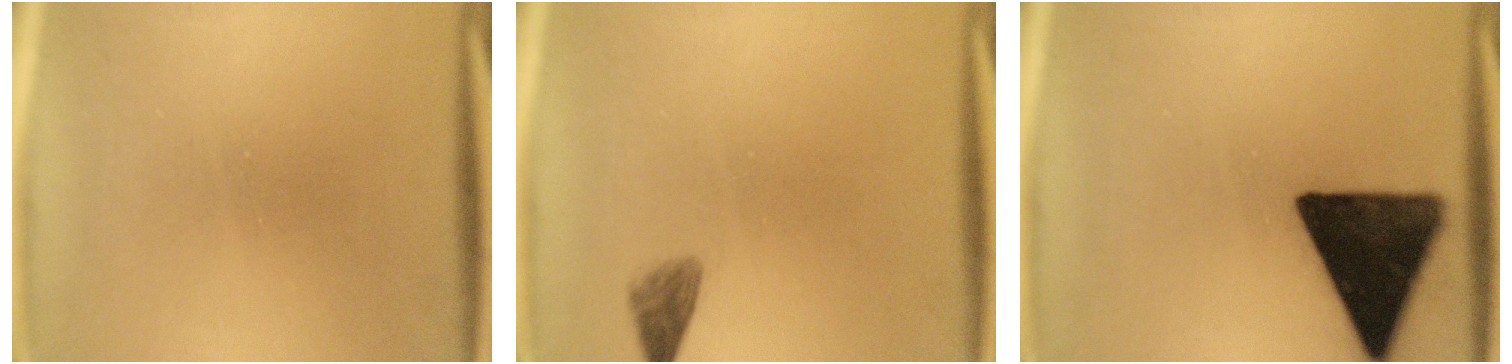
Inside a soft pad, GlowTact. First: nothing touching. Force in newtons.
{"total": 1.9}
{"total": 16.6}